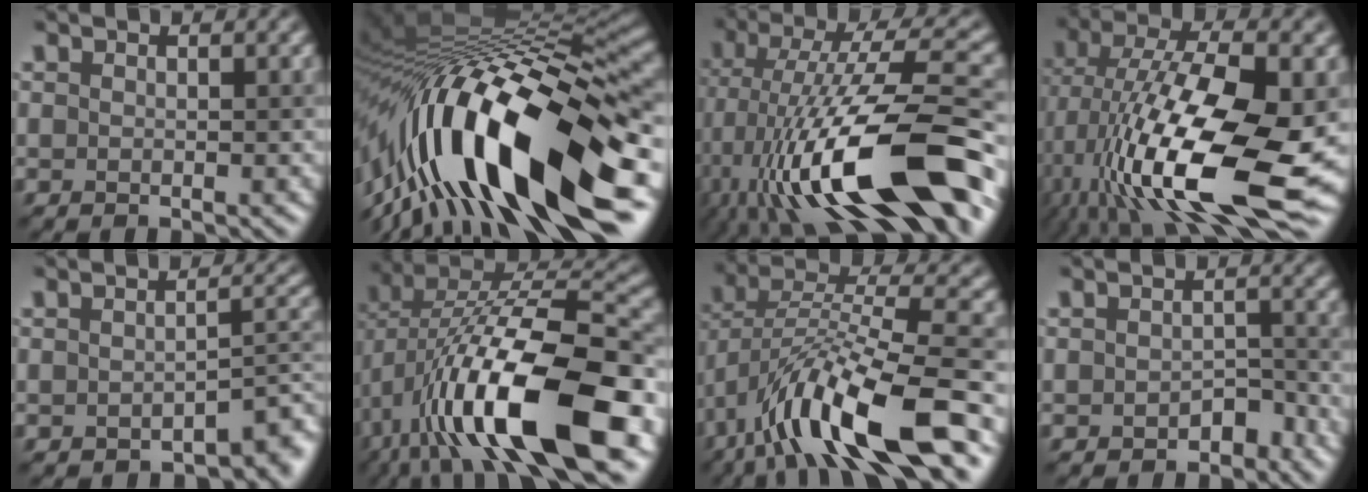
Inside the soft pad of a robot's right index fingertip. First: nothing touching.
{"total": 17.3, "force": [-5.0, 4.7, 15.9], "torque": [-0.270, 0.025, -0.086]}
{"total": 16.6, "force": [-5.2, 5.2, 14.9], "torque": [-0.248, 0.021, -0.091]}
{"total": 16.9, "force": [-3.1, 7.3, 14.9], "torque": [-0.271, 0.005, -0.059]}
{"total": 3.0, "force": [-2.1, 1.0, 1.9], "torque": [-0.017, -0.002, -0.025]}
{"total": 15.9, "force": [-5.0, 6.2, 13.8], "torque": [-0.226, 0.008, -0.087]}
{"total": 12.9, "force": [-6.3, 3.3, 10.7], "torque": [-0.189, 0.012, -0.111]}
{"total": 2.0, "force": [-1.2, 1.2, 1.1], "torque": [-0.017, 0.002, -0.016]}